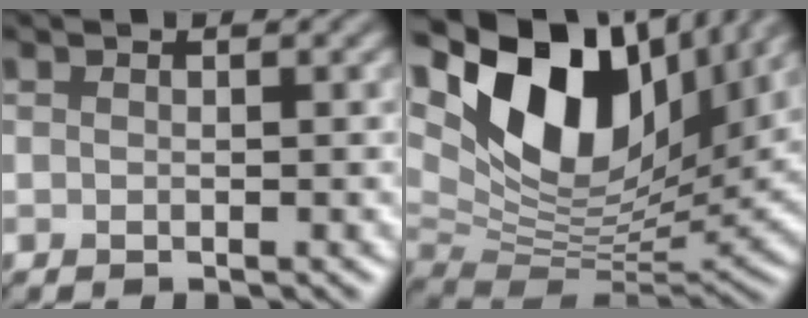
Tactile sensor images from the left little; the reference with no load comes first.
{"total": 15.3, "force": [7.1, 8.5, 10.6], "torque": [-0.195, 0.020, 0.121]}